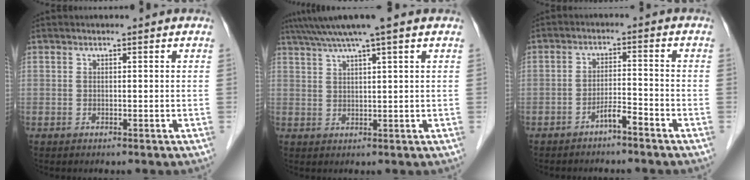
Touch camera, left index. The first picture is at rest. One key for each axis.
{"total": 7.5, "fx": 5.6, "fy": -1.0, "fz": 4.9, "tx": -0.083, "ty": 0.034, "tz": 0.089}
{"total": 3.0, "fx": -2.4, "fy": 0.2, "fz": 1.8, "tx": -0.034, "ty": 0.003, "tz": -0.044}